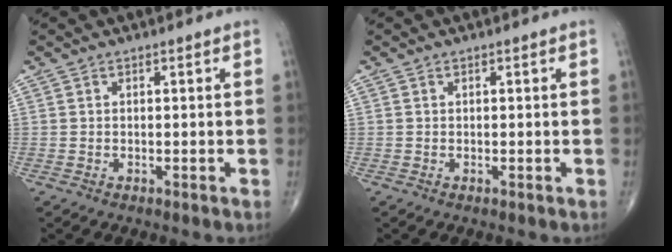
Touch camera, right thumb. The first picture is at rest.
{"total": 0.0}